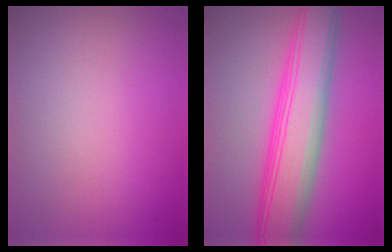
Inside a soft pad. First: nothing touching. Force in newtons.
{"total": 8.4, "press": 8.3, "slide": 0.6}